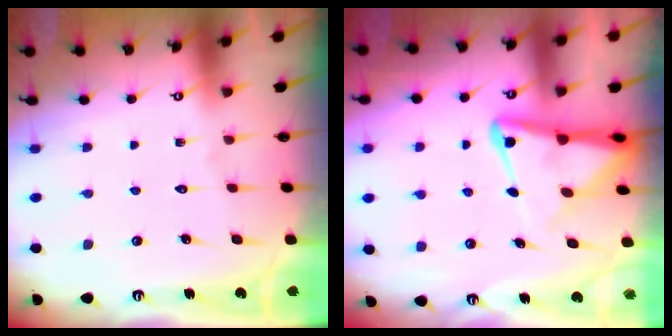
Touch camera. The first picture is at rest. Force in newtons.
{"total": 7.6, "press": 7.6, "slide": 0.8}